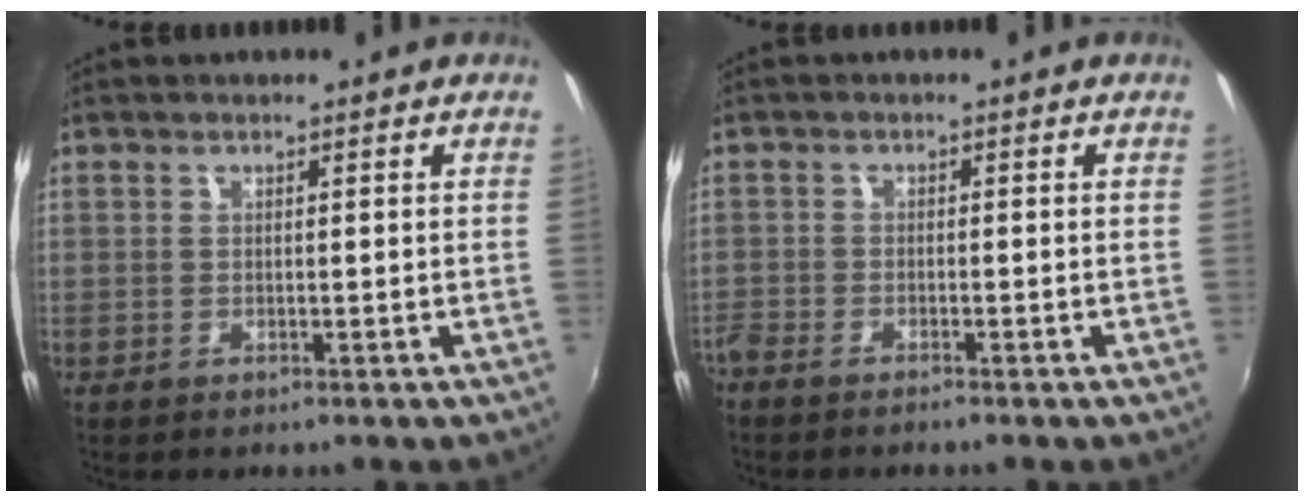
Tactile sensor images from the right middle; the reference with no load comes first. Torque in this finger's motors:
{"motor_torque": [0.99, -0.94, 0.39, 0.21]}